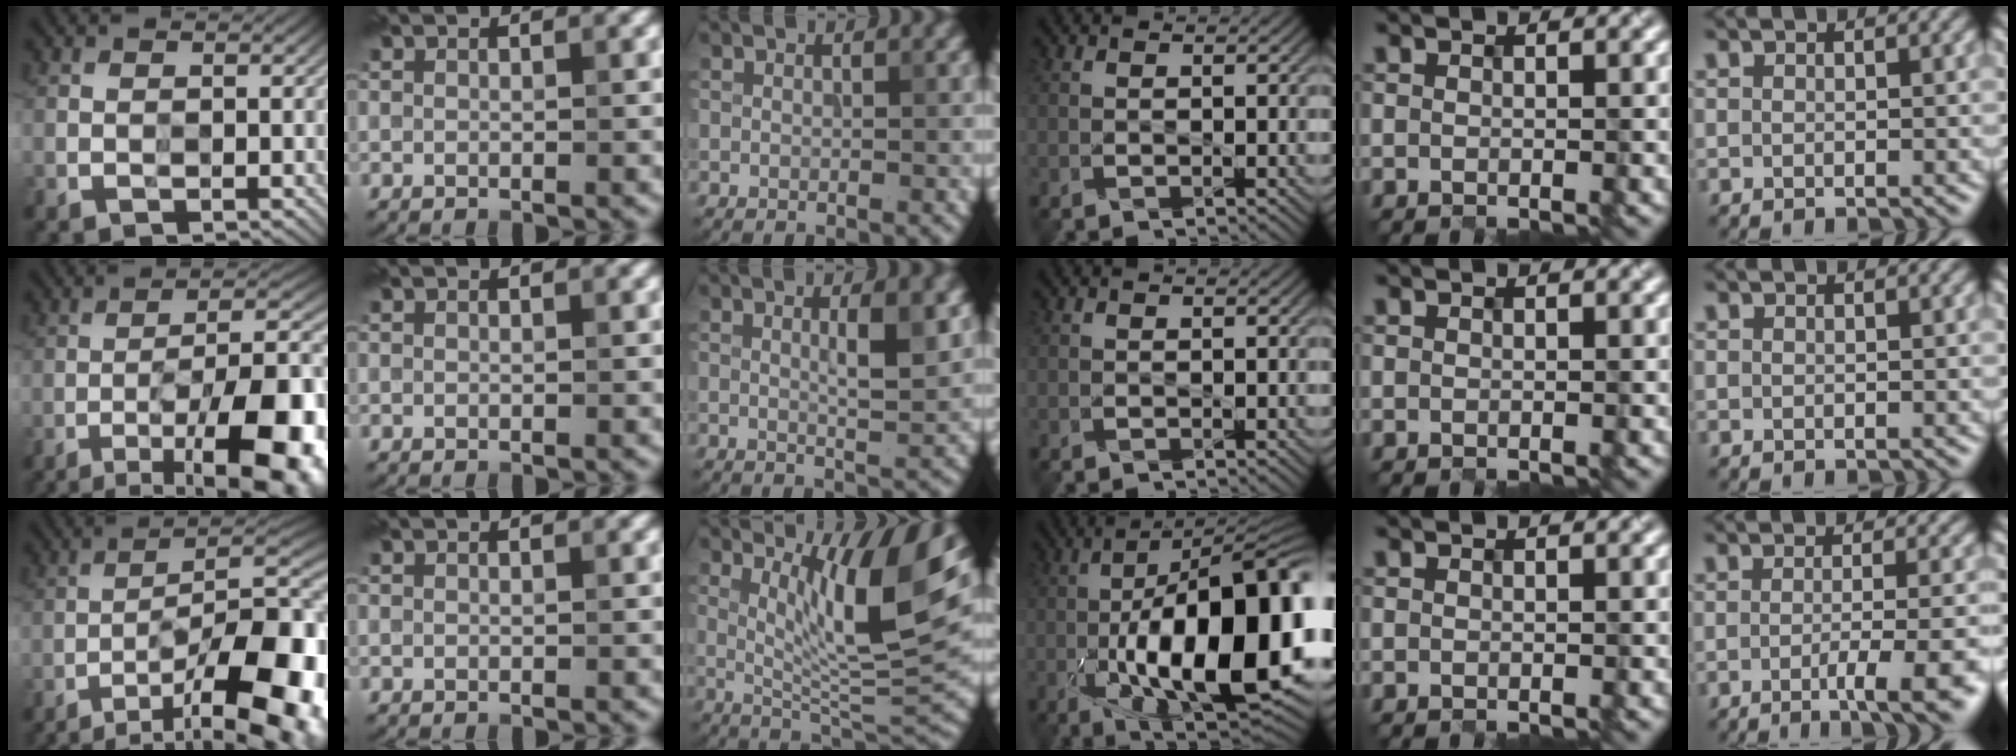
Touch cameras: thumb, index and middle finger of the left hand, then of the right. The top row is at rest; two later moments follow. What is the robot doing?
{"motion": "insert", "object": "connector and pipe"}